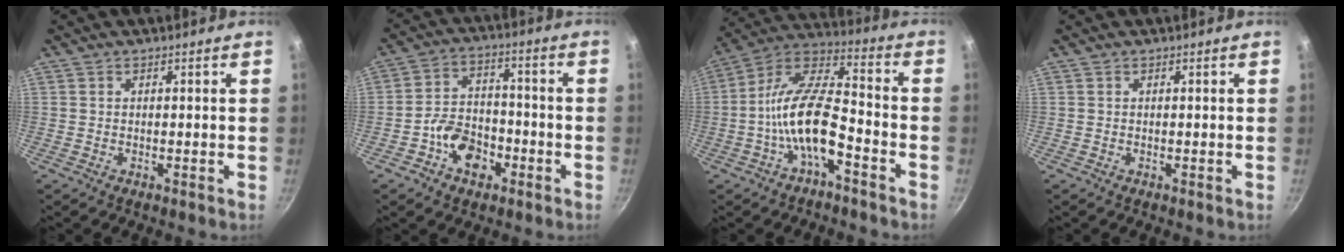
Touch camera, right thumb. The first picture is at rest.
{"total": 9.2, "force": [-4.2, 6.4, 5.1], "torque": [-0.061, 0.040, -0.079]}
{"total": 14.2, "force": [-5.3, 5.7, 11.8], "torque": [-0.213, 0.050, -0.113]}
{"total": 0.0}